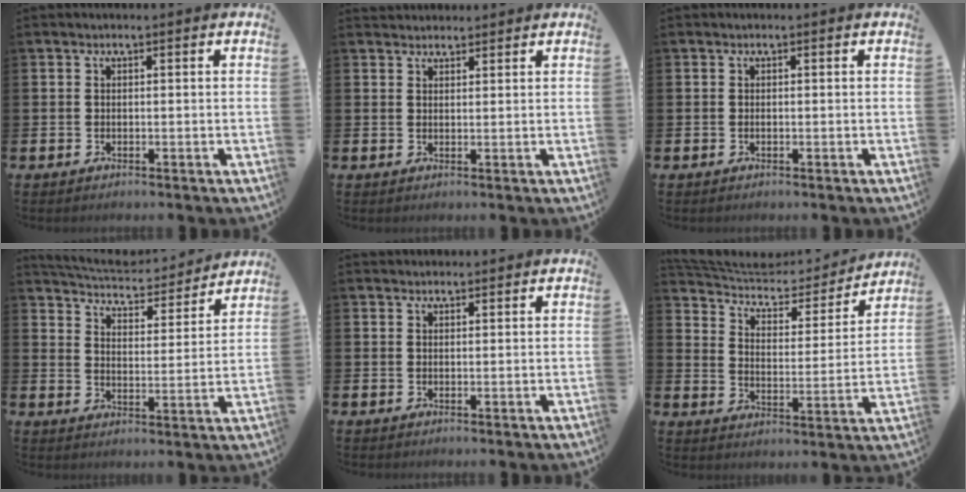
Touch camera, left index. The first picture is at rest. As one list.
[{"total": 2.0, "force": [1.9, 0.6, -0.1], "torque": [0.010, -0.006, 0.034]}, {"total": 0.0}, {"total": 6.2, "force": [6.1, 1.0, 0.8], "torque": [-0.041, -0.050, 0.103]}, {"total": 1.3, "force": [1.3, 0.4, 0.0], "torque": [0.010, -0.002, 0.021]}, {"total": 6.5, "force": [5.7, 2.5, 1.7], "torque": [-0.058, -0.046, 0.093]}]